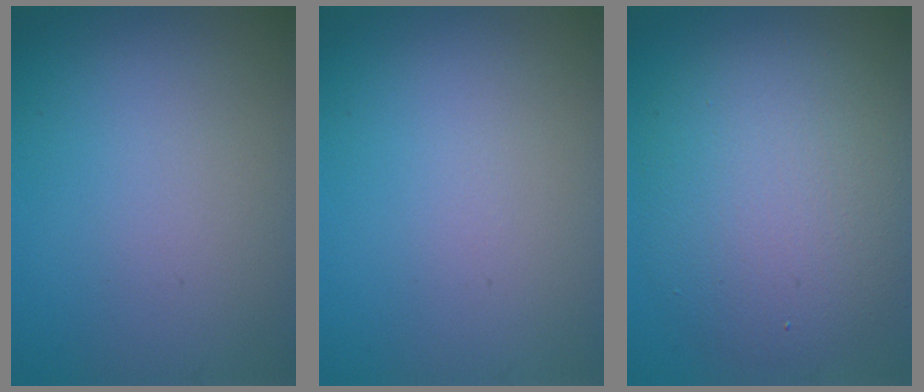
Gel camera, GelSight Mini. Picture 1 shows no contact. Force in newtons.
{"total": 0.0}
{"total": 8.0, "press": 7.9, "slide": 0.8}